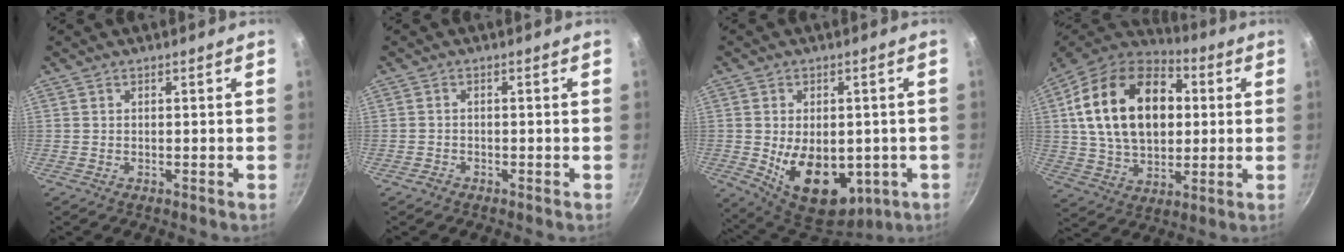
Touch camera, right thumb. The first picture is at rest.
{"total": 1.2, "force": [-0.9, 0.7, 0.2], "torque": [-0.011, 0.013, -0.019]}
{"total": 16.1, "force": [-2.8, 10.4, 11.9], "torque": [-0.153, -0.015, -0.017]}
{"total": 24.8, "force": [4.5, 16.5, 18.0], "torque": [-0.290, 0.017, 0.070]}